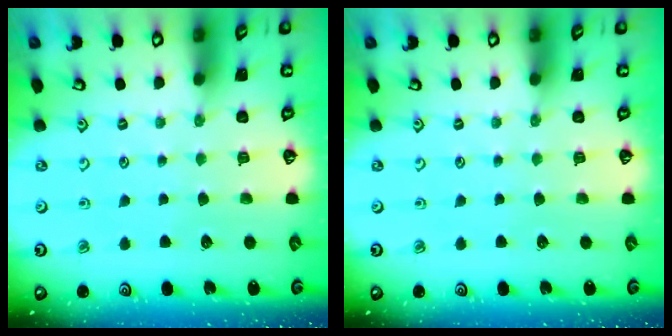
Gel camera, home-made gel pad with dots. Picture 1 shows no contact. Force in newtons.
{"total": 0.0}